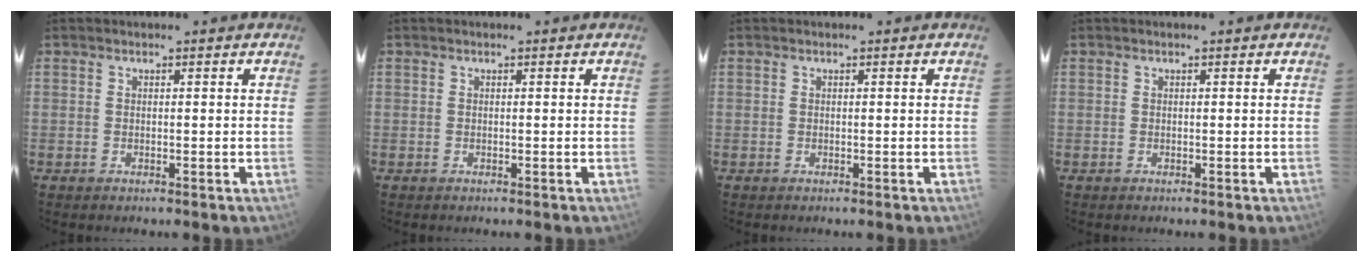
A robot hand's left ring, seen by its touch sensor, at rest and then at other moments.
{"total": 0.0}
{"total": 0.0}
{"total": 0.0}